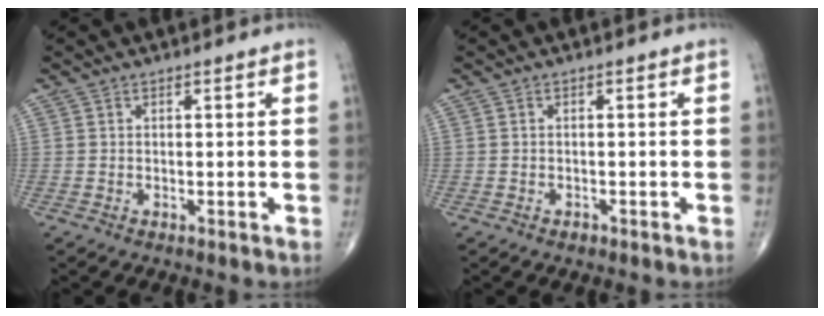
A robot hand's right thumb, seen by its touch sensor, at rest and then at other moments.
{"total": 0.9, "force": [-0.5, 0.6, 0.3], "torque": [-0.004, 0.001, -0.009]}